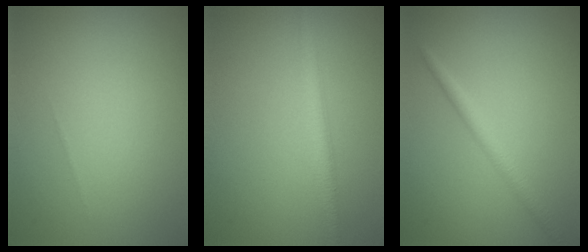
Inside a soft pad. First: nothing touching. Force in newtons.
{"total": 2.3, "press": 2.3, "slide": 0.1}
{"total": 2.0, "press": 2.0, "slide": 0.0}